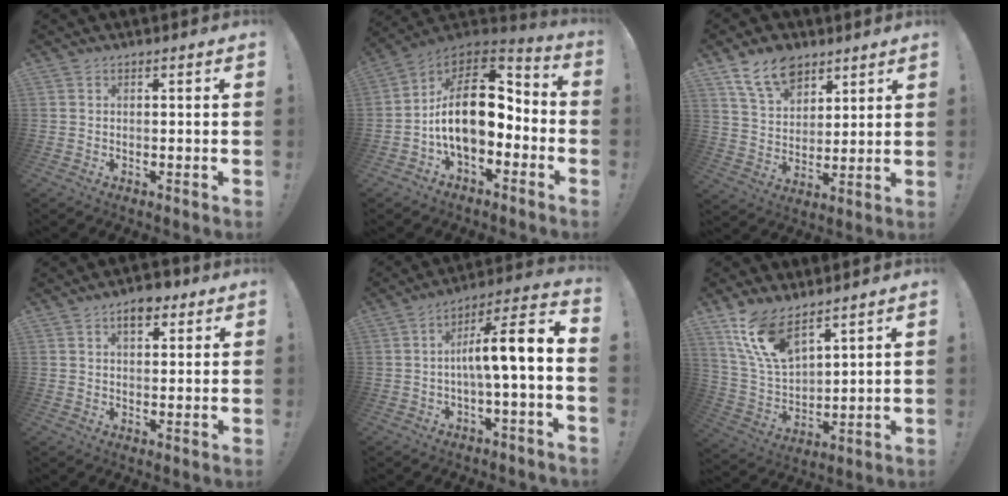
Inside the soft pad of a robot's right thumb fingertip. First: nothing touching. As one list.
[{"total": 18.8, "force": [-0.2, 10.7, 15.5], "torque": [-0.265, 0.006, 0.001]}, {"total": 12.7, "force": [8.4, 7.8, 5.3], "torque": [-0.088, -0.042, 0.162]}, {"total": 5.7, "force": [3.2, 3.2, 3.5], "torque": [-0.035, -0.012, 0.052]}, {"total": 10.3, "force": [-0.2, 0.2, 10.3], "torque": [-0.165, -0.009, -0.018]}, {"total": 14.0, "force": [9.9, 6.0, 7.9], "torque": [-0.176, -0.055, 0.191]}]